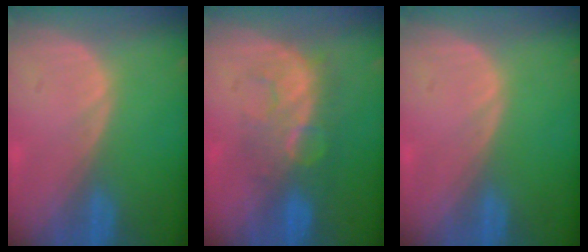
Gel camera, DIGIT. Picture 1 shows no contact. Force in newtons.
{"total": 7.9, "press": 7.5, "slide": 2.7}
{"total": 0.0}